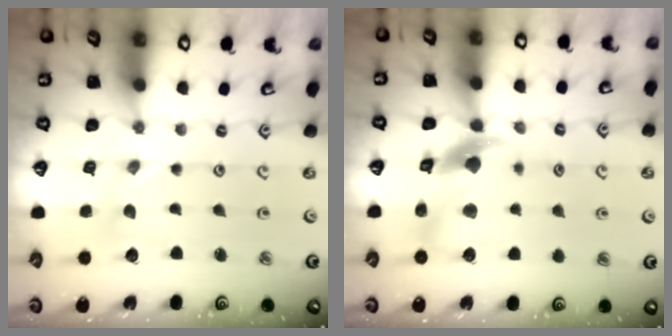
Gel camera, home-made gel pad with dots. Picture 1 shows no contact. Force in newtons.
{"total": 10.8, "press": 10.6, "slide": 1.7}